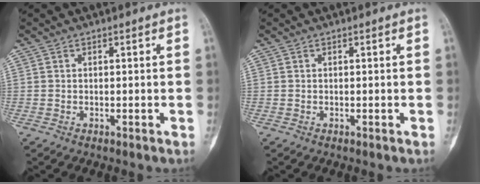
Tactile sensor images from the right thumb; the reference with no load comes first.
{"total": 0.0}